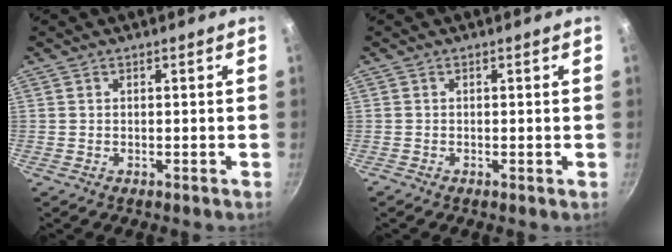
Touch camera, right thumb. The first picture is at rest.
{"total": 0.0}